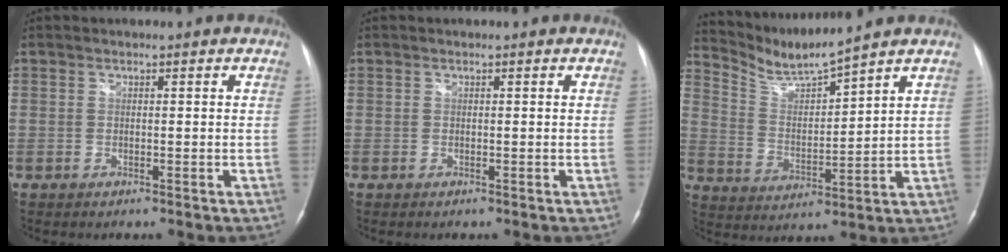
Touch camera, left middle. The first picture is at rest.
{"total": 0.0}
{"total": 7.4, "force": [7.1, -1.6, 1.1], "torque": [-0.036, -0.011, 0.153]}